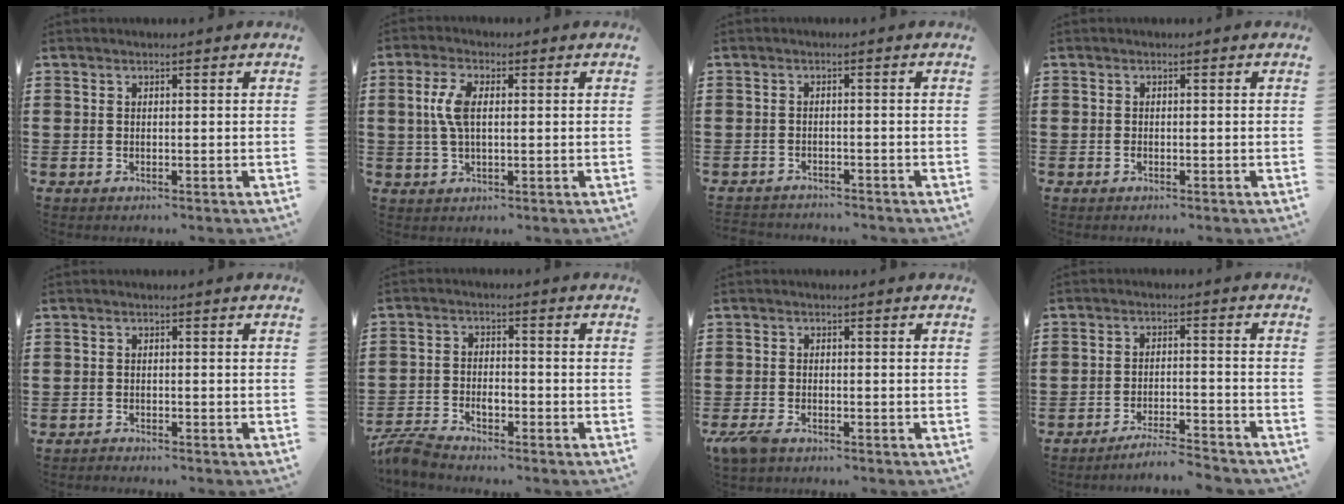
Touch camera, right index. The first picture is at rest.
{"total": 5.6, "force": [0.6, 2.4, 5.0], "torque": [-0.125, 0.001, 0.002]}
{"total": 1.8, "force": [-1.7, 0.2, -0.1], "torque": [-0.004, 0.001, -0.039]}
{"total": 0.5, "force": [-0.3, 0.2, 0.3], "torque": [-0.009, -0.002, -0.006]}
{"total": 1.1, "force": [-1.1, 0.1, -0.1], "torque": [-0.001, 0.004, -0.024]}
{"total": 3.5, "force": [-3.0, 1.1, 1.5], "torque": [-0.042, 0.008, -0.063]}
{"total": 2.2, "force": [-1.7, 0.8, 1.2], "torque": [-0.043, -0.003, -0.040]}
{"total": 4.5, "force": [-4.3, -0.2, 1.2], "torque": [-0.022, -0.004, -0.086]}